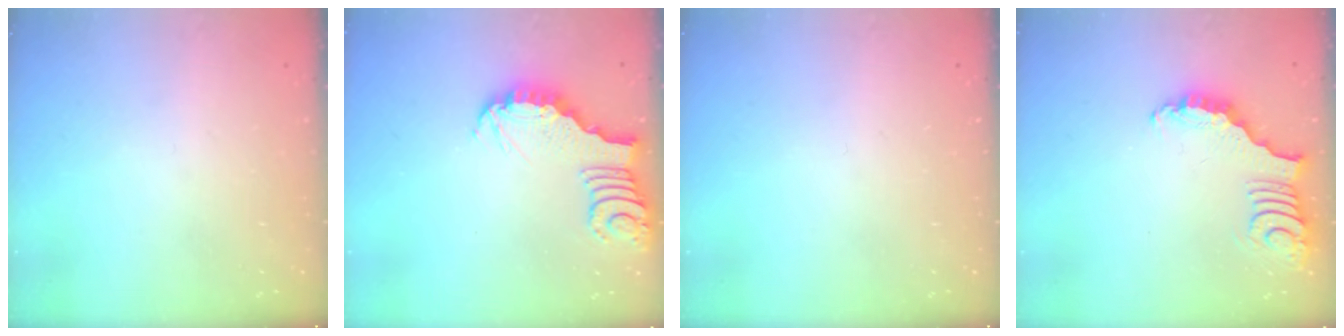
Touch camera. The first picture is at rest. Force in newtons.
{"total": 3.1, "press": 3.1, "slide": 0.1}
{"total": 0.0}
{"total": 3.4, "press": 3.3, "slide": 0.7}